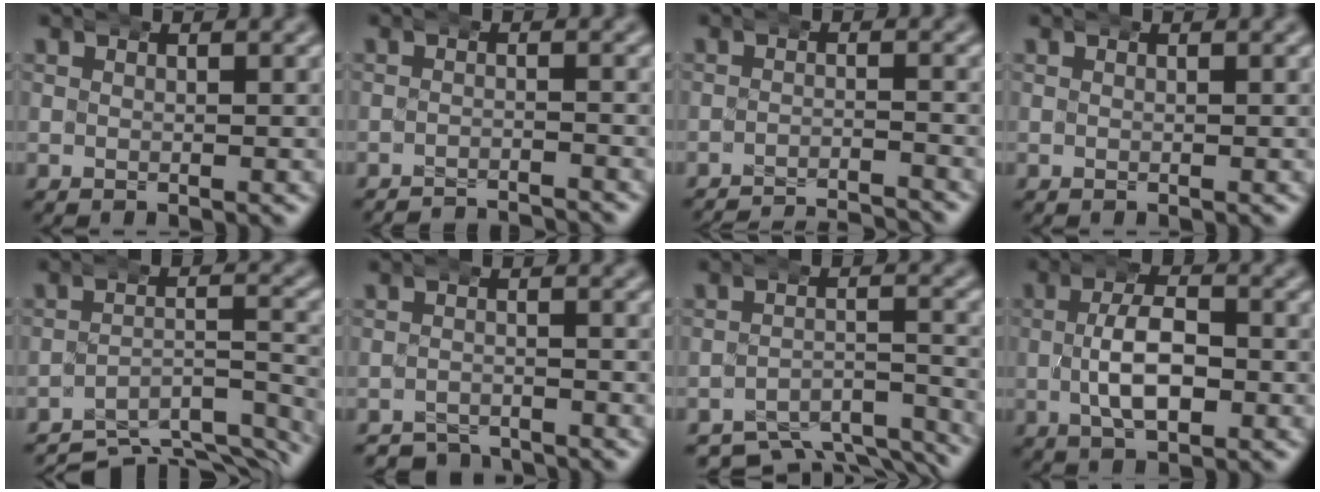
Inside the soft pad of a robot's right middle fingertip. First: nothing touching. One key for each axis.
{"total": 5.5, "fx": -5.4, "fy": 0.9, "fz": 0.6, "tx": -0.004, "ty": -0.012, "tz": -0.088}
{"total": 9.8, "fx": -9.6, "fy": 1.8, "fz": 1.2, "tx": 0.000, "ty": -0.019, "tz": -0.152}
{"total": 0.0}
{"total": 11.7, "fx": -10.6, "fy": 3.4, "fz": 3.7, "tx": -0.038, "ty": -0.026, "tz": -0.163}
{"total": 3.7, "fx": -3.6, "fy": 0.9, "fz": -0.1, "tx": 0.001, "ty": -0.012, "tz": -0.061}
{"total": 9.0, "fx": -7.9, "fy": 3.2, "fz": 2.8, "tx": -0.031, "ty": -0.021, "tz": -0.127}
{"total": 5.1, "fx": -1.0, "fy": 2.7, "fz": 4.2, "tx": -0.067, "ty": 0.008, "tz": -0.020}